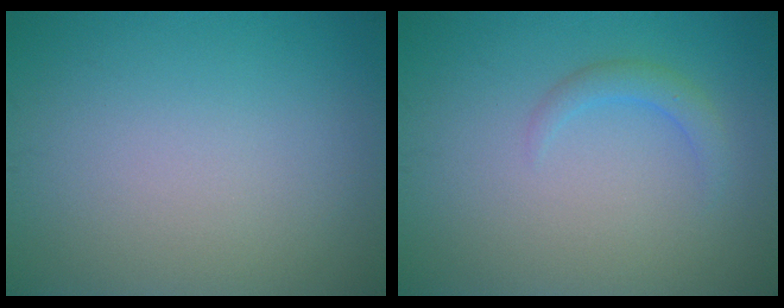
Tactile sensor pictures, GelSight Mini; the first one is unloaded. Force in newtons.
{"total": 1.6, "press": 1.6, "slide": 0.0}